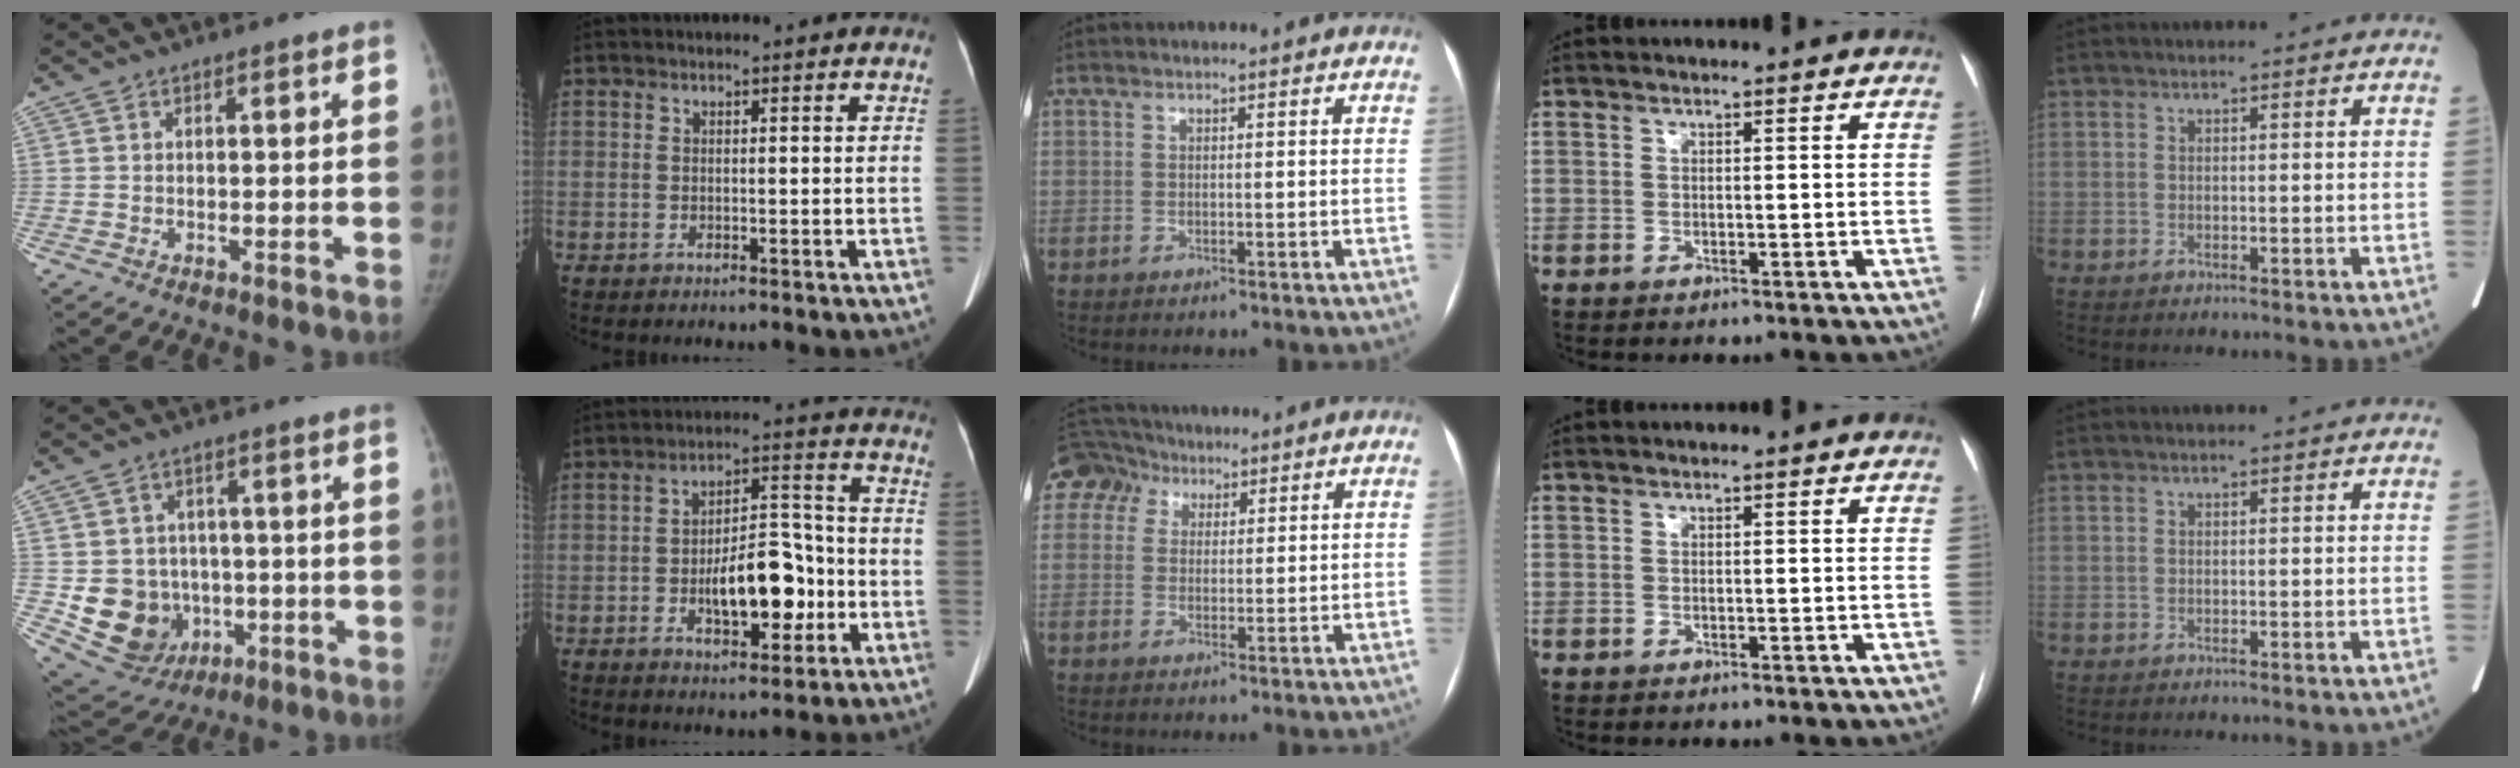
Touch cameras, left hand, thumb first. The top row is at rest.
{"thumb": {"total": 13.1, "force": [-2.3, 11.8, 5.3], "torque": [-0.065, 0.013, -0.017]}, "index": {"total": 11.0, "force": [-3.0, 4.9, 9.4], "torque": [-0.152, 0.022, -0.043]}, "middle": {"total": 5.8, "force": [2.9, 4.9, 1.0], "torque": [-0.027, 0.032, 0.056]}}